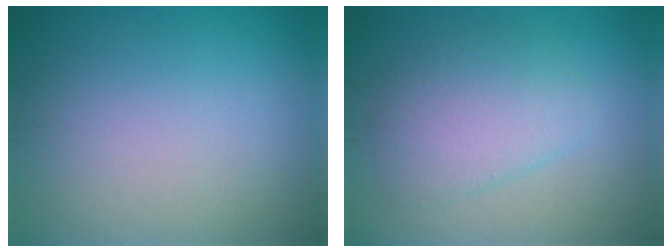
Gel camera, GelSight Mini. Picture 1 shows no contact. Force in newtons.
{"total": 4.1, "press": 4.1, "slide": 0.2}